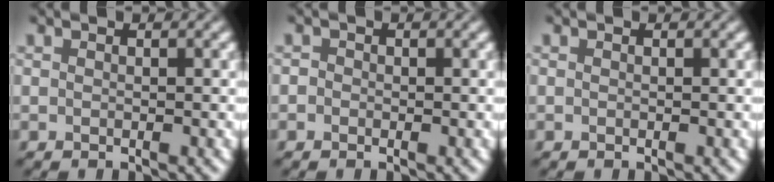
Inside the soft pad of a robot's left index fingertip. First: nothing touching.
{"total": 0.6, "force": [-0.1, 0.6, 0.2], "torque": [-0.005, 0.000, -0.008]}
{"total": 0.0}